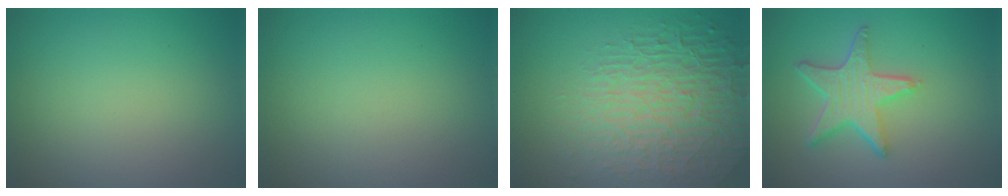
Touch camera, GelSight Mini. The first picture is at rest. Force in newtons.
{"total": 0.0}
{"total": 7.8, "press": 5.5, "slide": 5.5}
{"total": 5.1, "press": 4.1, "slide": 3.1}